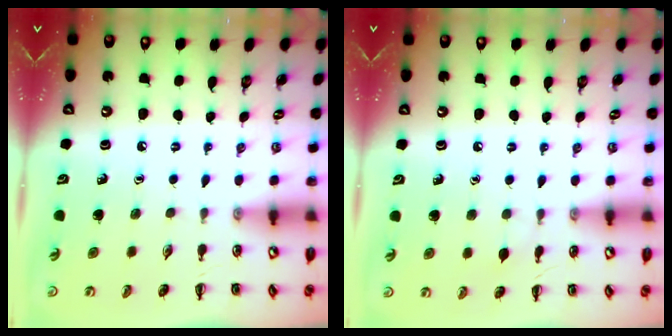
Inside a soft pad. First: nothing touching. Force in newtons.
{"total": 3.9, "press": 3.8, "slide": 0.9}